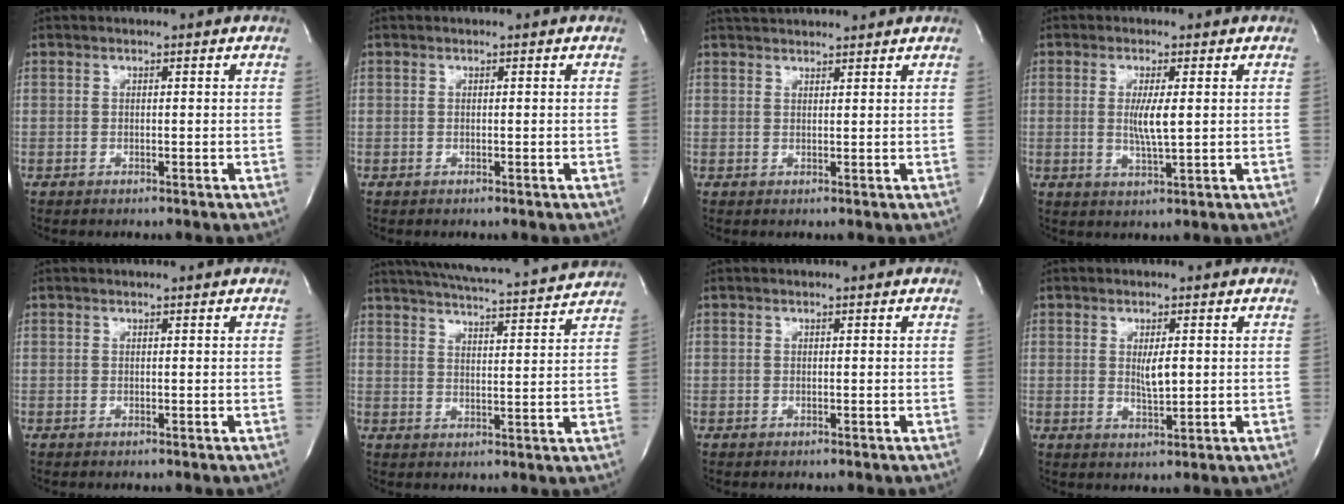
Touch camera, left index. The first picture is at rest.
{"total": 0.0}
{"total": 6.1, "force": [5.9, 0.6, 1.5], "torque": [-0.027, 0.034, 0.085]}
{"total": 4.3, "force": [0.5, 0.2, 4.3], "torque": [-0.085, -0.009, 0.010]}
{"total": 1.2, "force": [1.1, 0.0, 0.3], "torque": [-0.009, 0.008, 0.014]}
{"total": 16.9, "force": [15.8, 0.6, 6.1], "torque": [-0.109, 0.003, 0.213]}
{"total": 0.0}
{"total": 3.2, "force": [0.6, 0.7, 3.0], "torque": [-0.055, -0.006, 0.012]}